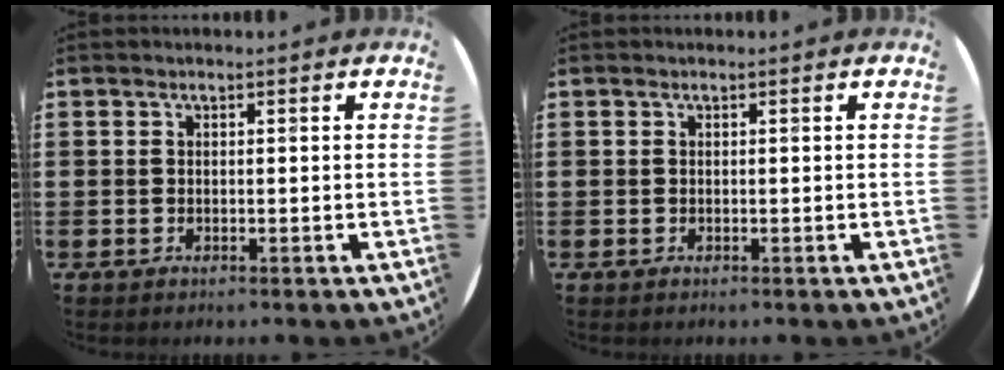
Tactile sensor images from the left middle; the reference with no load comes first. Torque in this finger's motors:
{"motor_torque": [-0.06, 0.00, 0.00, 0.00]}